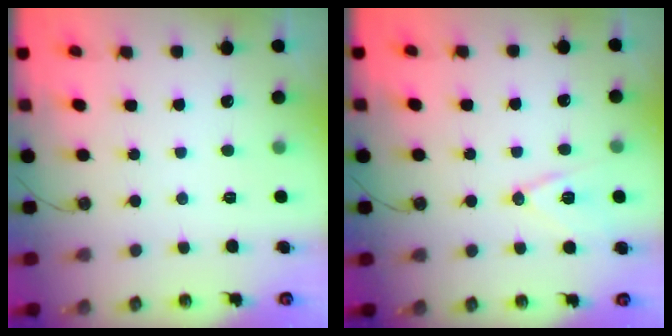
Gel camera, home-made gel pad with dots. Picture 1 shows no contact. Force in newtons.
{"total": 11.2, "press": 10.7, "slide": 3.4}